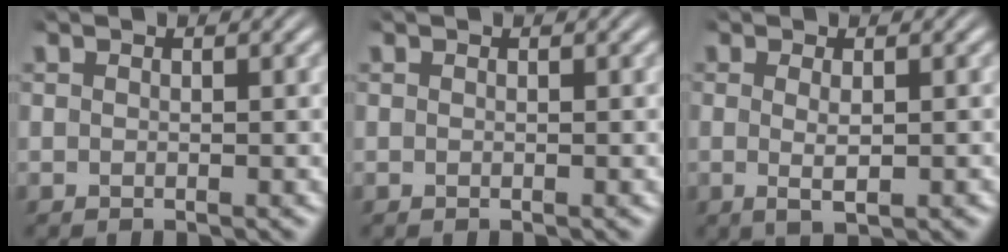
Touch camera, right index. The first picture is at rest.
{"total": 0.0}
{"total": 2.1, "force": [-0.4, 0.6, 2.0], "torque": [-0.041, -0.010, 0.001]}